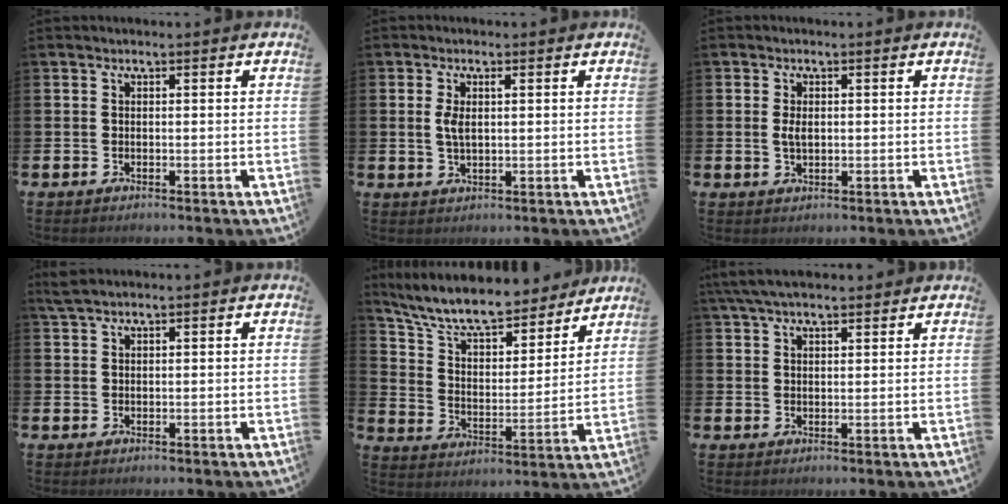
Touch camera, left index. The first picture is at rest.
{"total": 2.2, "force": [0.7, 0.9, 1.9], "torque": [-0.038, 0.005, 0.010]}
{"total": 2.2, "force": [0.3, 1.3, 1.7], "torque": [-0.026, 0.001, 0.002]}
{"total": 2.7, "force": [2.3, 0.7, 1.3], "torque": [-0.027, 0.002, 0.042]}
{"total": 9.5, "force": [8.6, 2.4, 3.3], "torque": [-0.099, -0.055, 0.149]}
{"total": 4.9, "force": [4.2, 1.2, 2.1], "torque": [-0.047, -0.008, 0.079]}